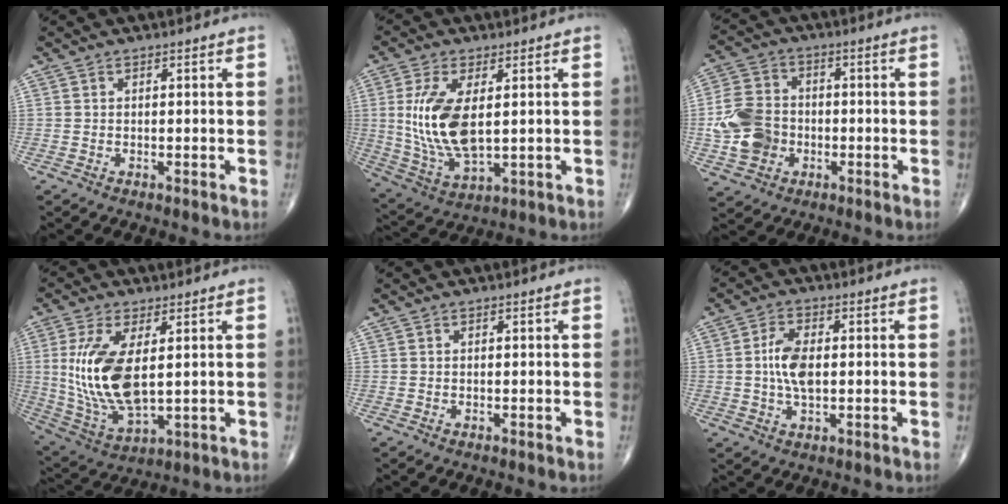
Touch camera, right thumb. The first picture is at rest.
{"total": 13.1, "force": [1.8, 6.1, 11.4], "torque": [-0.235, -0.015, 0.046]}
{"total": 10.6, "force": [-2.0, 8.5, 6.0], "torque": [-0.103, 0.015, -0.042]}
{"total": 15.3, "force": [2.0, 6.9, 13.5], "torque": [-0.282, -0.020, 0.053]}
{"total": 0.0}
{"total": 6.8, "force": [0.2, 3.5, 5.9], "torque": [-0.113, 0.005, 0.000]}